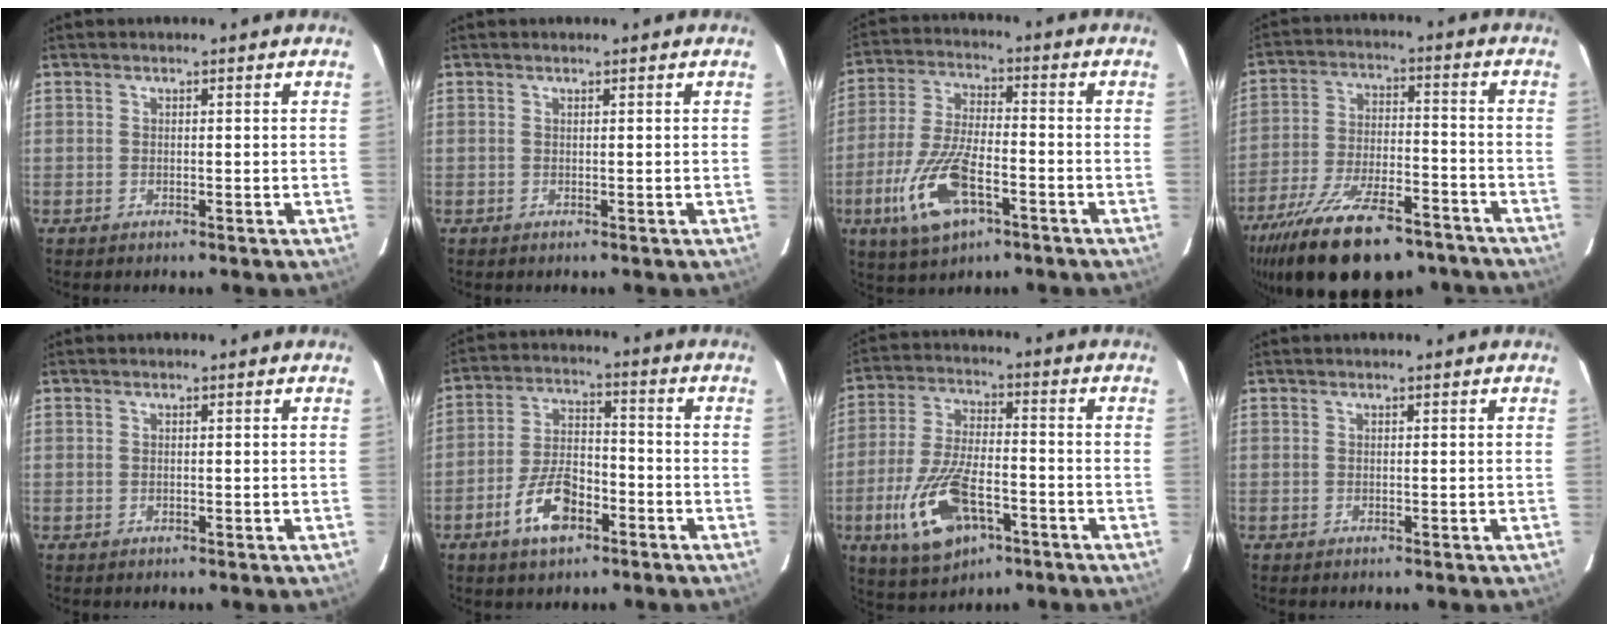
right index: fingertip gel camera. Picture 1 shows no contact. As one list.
[{"total": 0.0}, {"total": 14.1, "force": [-6.3, 5.7, 11.2], "torque": [-0.245, -0.011, -0.114]}, {"total": 23.8, "force": [-17.9, 8.6, 13.1], "torque": [-0.251, -0.034, -0.271]}, {"total": 0.0}, {"total": 10.3, "force": [-5.4, 5.0, 7.1], "torque": [-0.147, 0.009, -0.093]}, {"total": 15.3, "force": [-6.5, 6.9, 12.0], "torque": [-0.259, -0.013, -0.111]}, {"total": 0.0}]